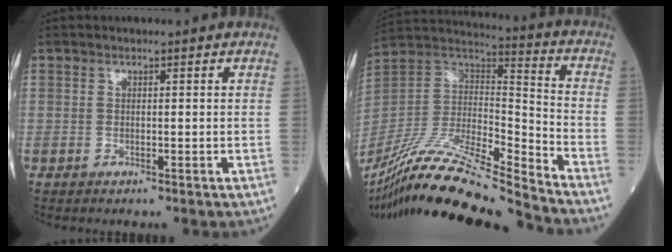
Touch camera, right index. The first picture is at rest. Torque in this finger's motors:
{"motor_torque": [0.12, -0.08, 0.64, 0.10]}